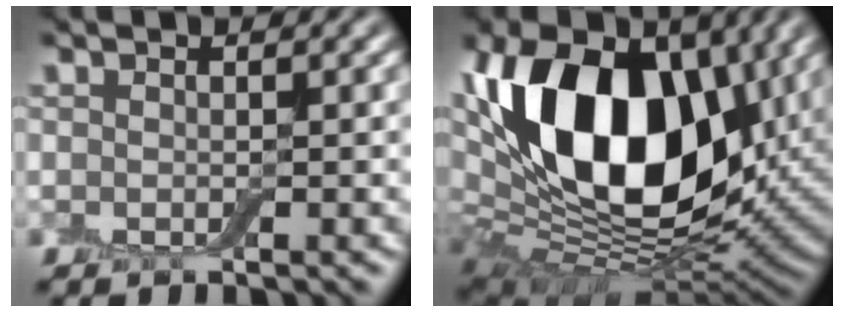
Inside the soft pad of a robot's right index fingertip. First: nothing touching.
{"total": 19.2, "force": [5.9, 11.7, 14.0], "torque": [-0.268, 0.019, 0.095]}